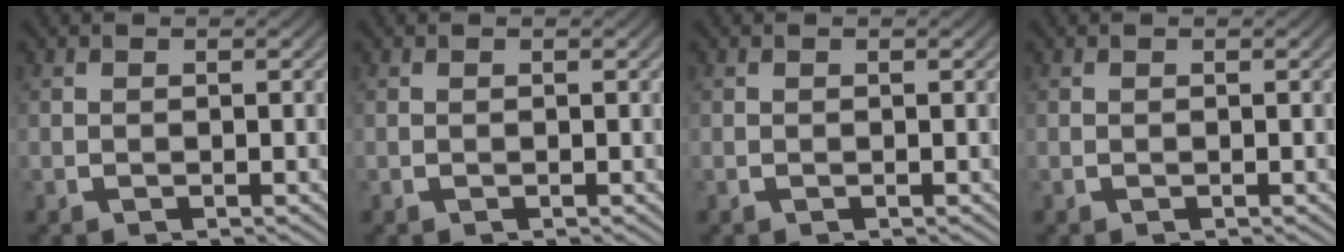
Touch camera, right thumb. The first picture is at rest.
{"total": 0.0}
{"total": 0.0}
{"total": 0.0}